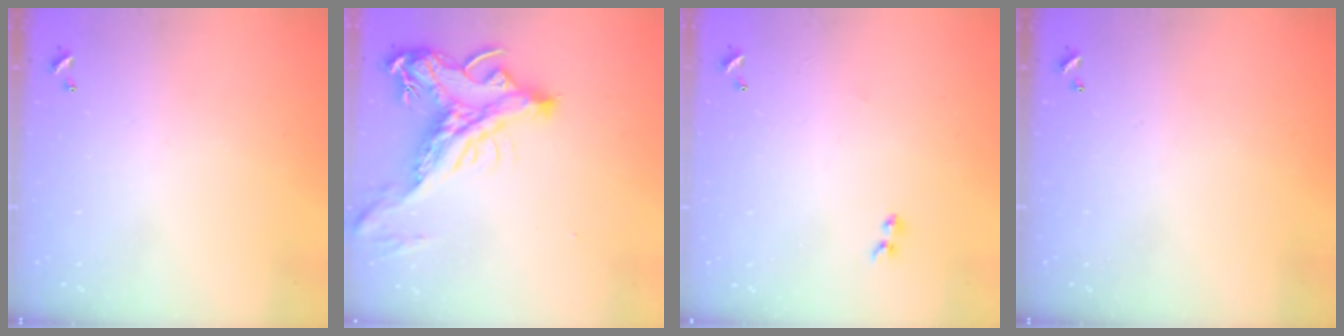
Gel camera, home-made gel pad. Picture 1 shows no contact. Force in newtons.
{"total": 5.9, "press": 5.6, "slide": 1.9}
{"total": 1.9, "press": 1.7, "slide": 0.9}
{"total": 0.0}